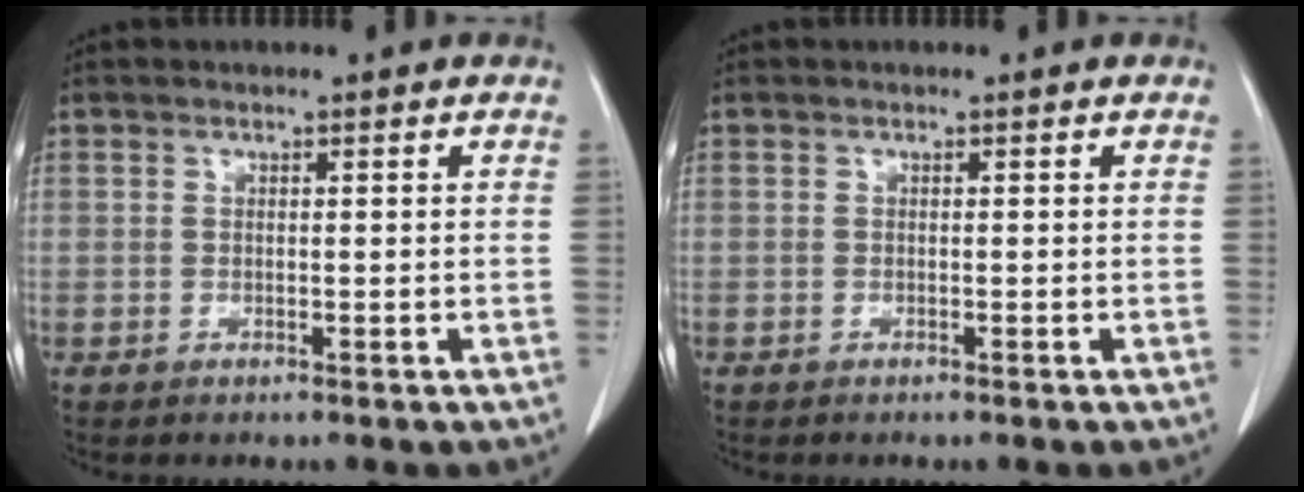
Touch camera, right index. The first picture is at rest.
{"total": 0.0}